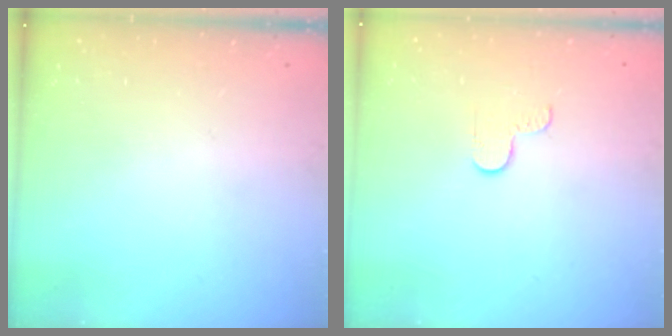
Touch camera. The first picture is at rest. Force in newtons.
{"total": 2.7, "press": 2.6, "slide": 0.4}